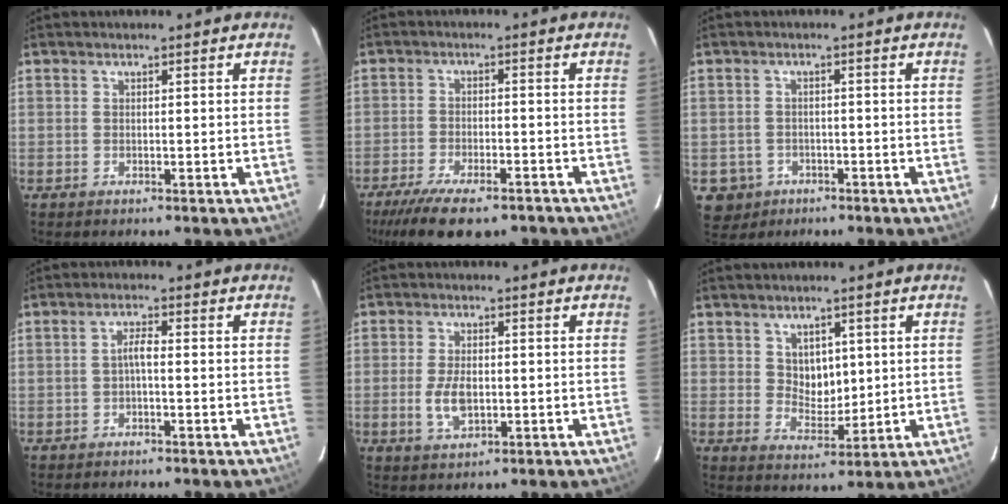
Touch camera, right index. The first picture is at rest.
{"total": 14.4, "force": [-11.0, 4.6, 8.0], "torque": [-0.175, -0.037, -0.173]}
{"total": 5.4, "force": [-2.0, 4.9, 0.9], "torque": [-0.030, 0.014, -0.021]}
{"total": 2.0, "force": [-0.6, 0.4, 1.9], "torque": [-0.037, 0.007, -0.012]}
{"total": 5.5, "force": [-1.0, 2.9, 4.6], "torque": [-0.097, -0.004, -0.016]}
{"total": 5.4, "force": [1.8, 4.2, 2.9], "torque": [-0.043, 0.000, 0.040]}